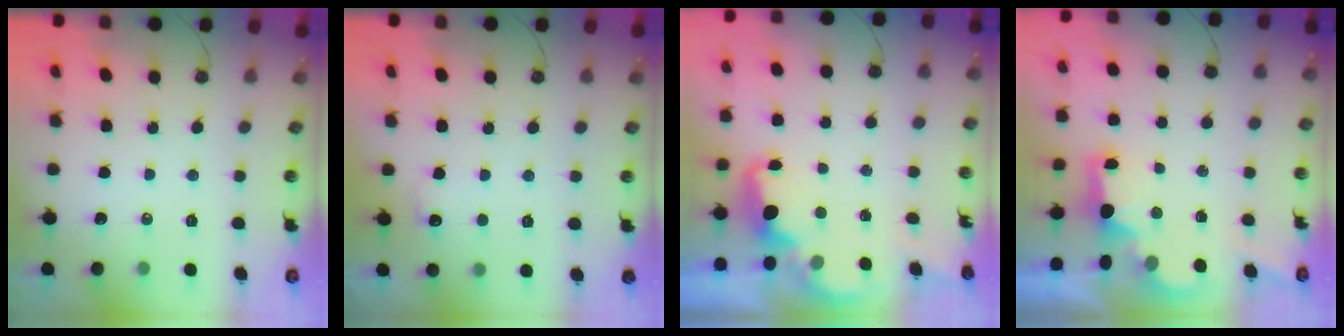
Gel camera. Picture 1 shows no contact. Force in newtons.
{"total": 5.6, "press": 5.5, "slide": 1.4}
{"total": 2.2, "press": 2.1, "slide": 0.6}
{"total": 2.3, "press": 2.2, "slide": 0.8}